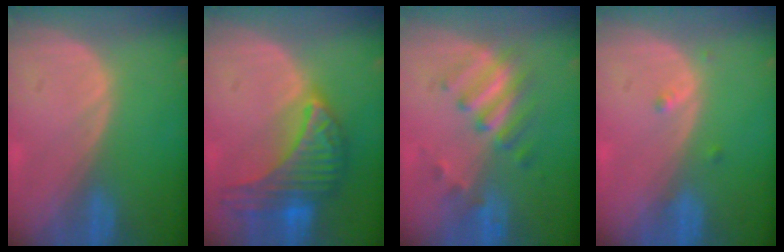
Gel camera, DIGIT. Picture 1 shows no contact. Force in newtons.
{"total": 10.0, "press": 10.0, "slide": 0.6}
{"total": 5.8, "press": 5.7, "slide": 0.9}
{"total": 1.3, "press": 1.1, "slide": 0.7}